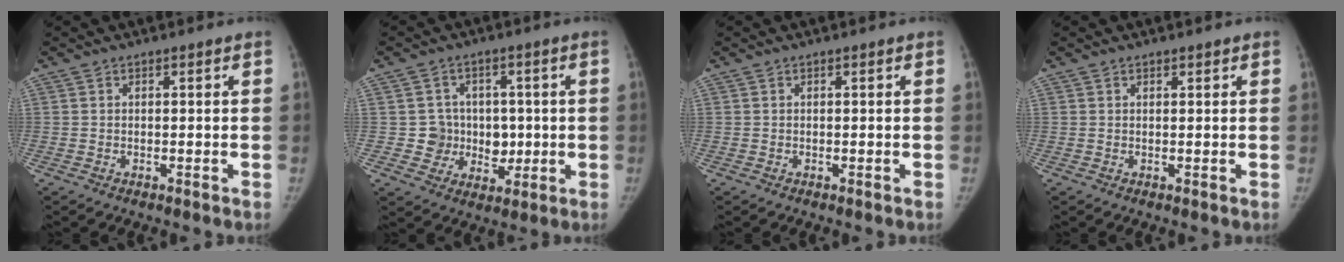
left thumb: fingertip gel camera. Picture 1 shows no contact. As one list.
[{"total": 8.0, "force": [0.0, 7.7, 2.0], "torque": [0.021, 0.013, 0.009]}, {"total": 0.0}, {"total": 0.6, "force": [0.4, 0.5, 0.1], "torque": [0.006, -0.003, 0.003]}]